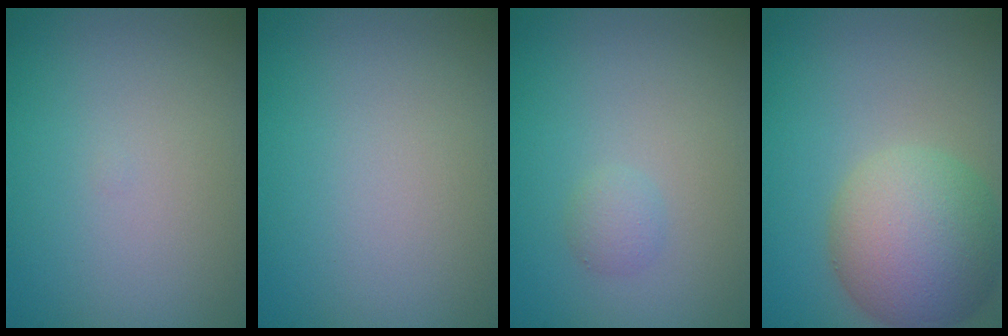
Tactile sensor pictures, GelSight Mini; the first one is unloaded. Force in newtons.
{"total": 0.0}
{"total": 1.0, "press": 1.0, "slide": 0.1}
{"total": 7.3, "press": 7.3, "slide": 0.7}